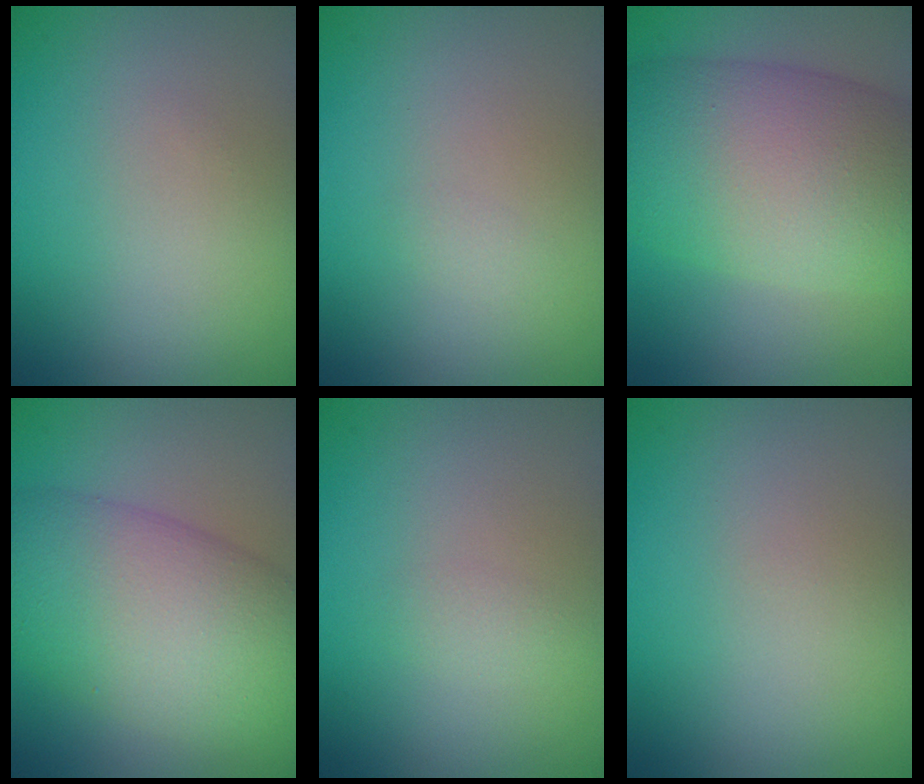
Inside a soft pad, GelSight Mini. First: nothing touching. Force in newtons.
{"total": 0.5, "press": 0.5, "slide": 0.0}
{"total": 12.0, "press": 12.0, "slide": 0.5}
{"total": 10.1, "press": 10.1, "slide": 0.4}
{"total": 1.0, "press": 1.0, "slide": 0.1}
{"total": 0.0}